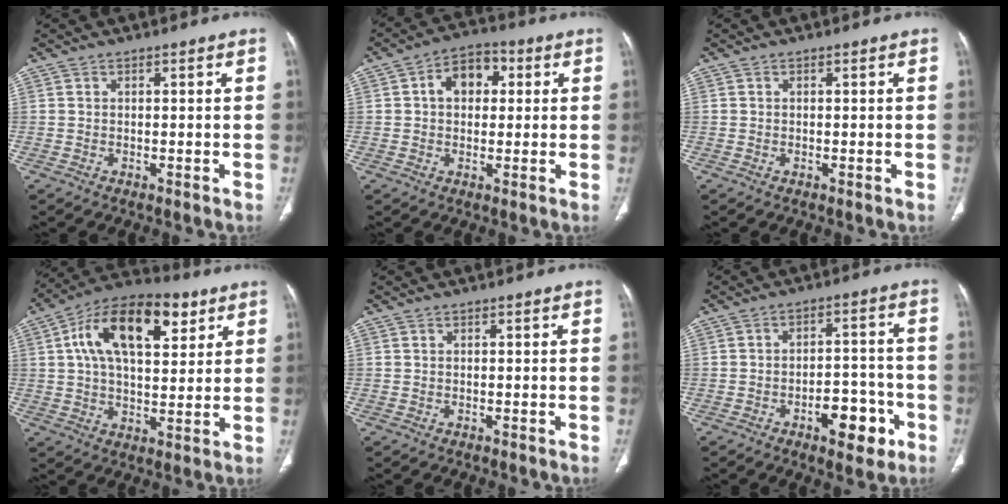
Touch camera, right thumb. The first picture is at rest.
{"total": 8.0, "force": [1.6, 5.7, 5.3], "torque": [-0.056, 0.016, 0.018]}
{"total": 0.0}
{"total": 19.4, "force": [7.1, 10.0, 15.0], "torque": [-0.223, 0.004, 0.111]}
{"total": 0.0}
{"total": 9.2, "force": [-4.3, 4.6, 6.7], "torque": [-0.068, 0.036, -0.058]}